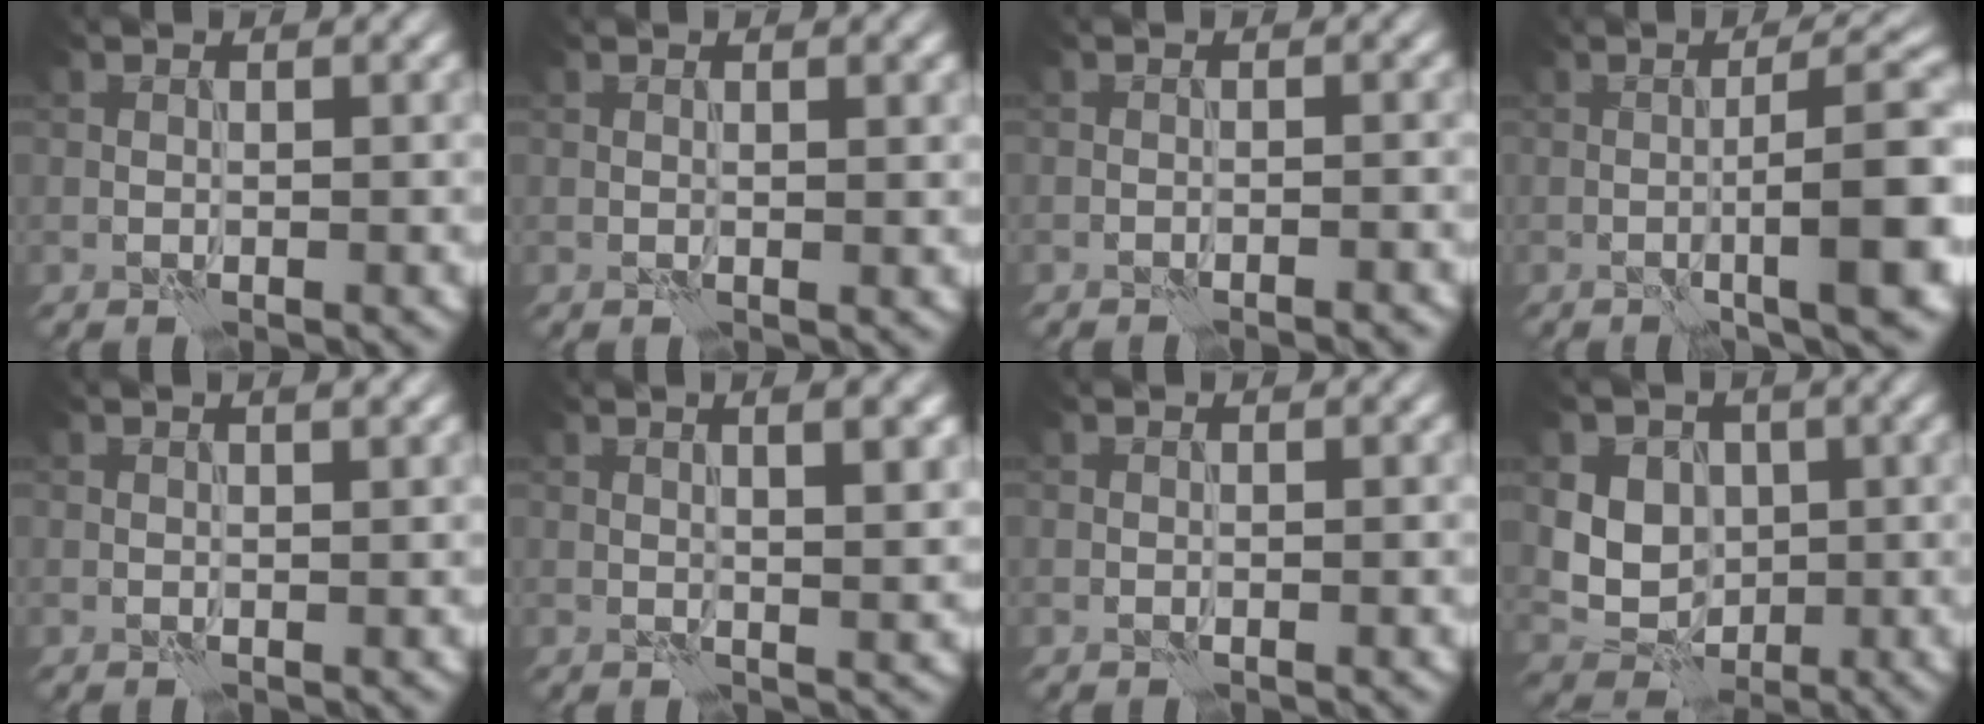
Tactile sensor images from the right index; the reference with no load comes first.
{"total": 1.1, "force": [0.5, 0.2, 0.9], "torque": [-0.012, 0.000, 0.007]}
{"total": 1.4, "force": [-1.4, 0.1, 0.4], "torque": [0.003, 0.007, -0.027]}
{"total": 7.5, "force": [-1.6, 1.3, 7.2], "torque": [-0.090, 0.014, -0.030]}
{"total": 1.2, "force": [0.9, 0.2, 0.8], "torque": [-0.012, -0.001, 0.009]}
{"total": 5.6, "force": [2.2, 1.9, 4.8], "torque": [-0.037, 0.020, 0.016]}
{"total": 0.0}
{"total": 6.0, "force": [1.8, 5.1, 2.6], "torque": [-0.046, 0.004, 0.033]}